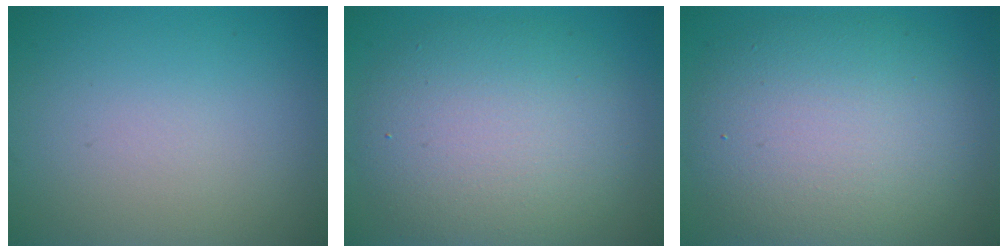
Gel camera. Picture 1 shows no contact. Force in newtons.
{"total": 7.9, "press": 7.9, "slide": 0.6}
{"total": 9.4, "press": 9.4, "slide": 0.4}